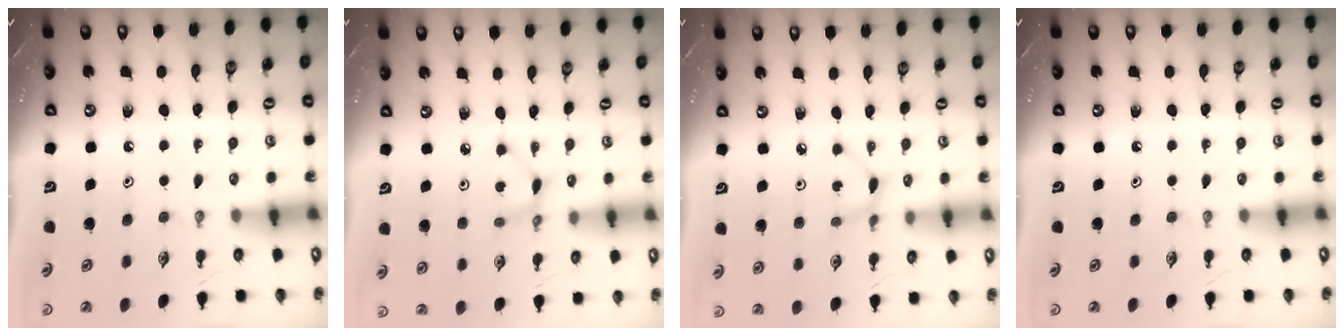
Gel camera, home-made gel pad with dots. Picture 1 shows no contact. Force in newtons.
{"total": 3.8, "press": 3.8, "slide": 0.3}
{"total": 2.3, "press": 2.3, "slide": 0.1}
{"total": 0.0}